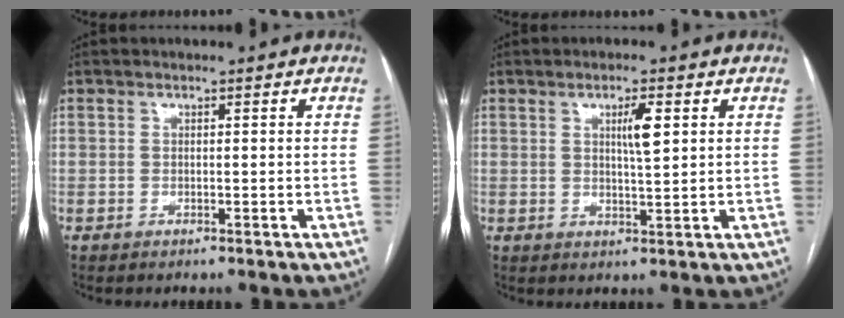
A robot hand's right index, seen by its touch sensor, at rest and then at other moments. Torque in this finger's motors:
{"motor_torque": [0.57, 0.50, 0.06, 0.03]}